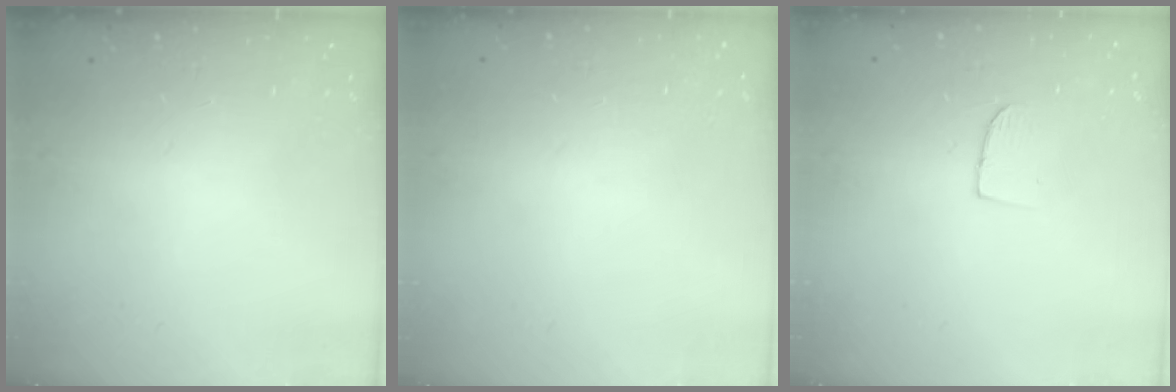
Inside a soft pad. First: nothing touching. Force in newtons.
{"total": 0.0}
{"total": 5.6, "press": 5.6, "slide": 0.4}